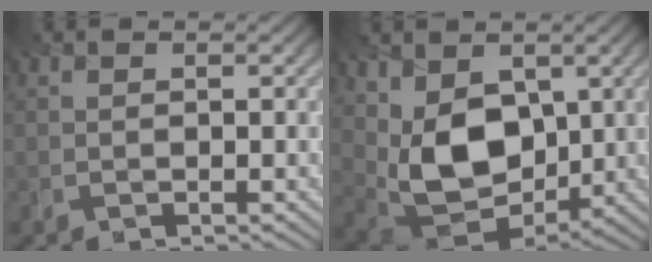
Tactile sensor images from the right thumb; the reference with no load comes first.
{"total": 11.4, "force": [2.2, 7.6, 8.1], "torque": [-0.197, -0.020, 0.050]}